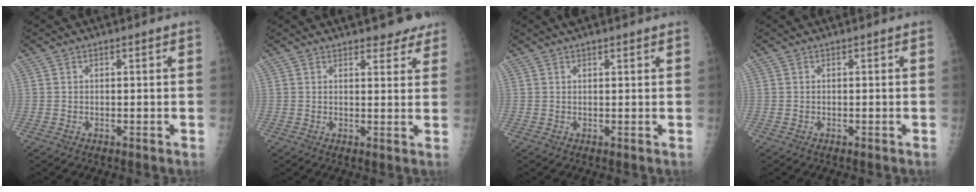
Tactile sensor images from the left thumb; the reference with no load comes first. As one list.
[{"total": 5.3, "force": [4.4, 2.0, 2.1], "torque": [0.001, -0.019, 0.050]}, {"total": 3.1, "force": [2.3, 1.0, 1.9], "torque": [-0.019, 0.008, 0.033]}, {"total": 0.0}]